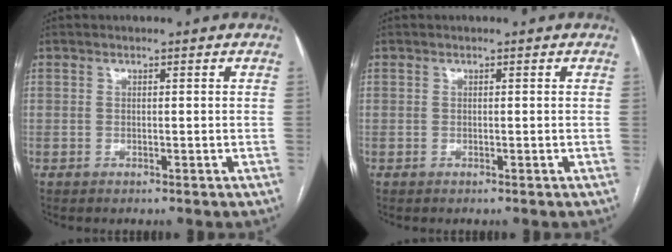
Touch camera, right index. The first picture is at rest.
{"total": 0.0}